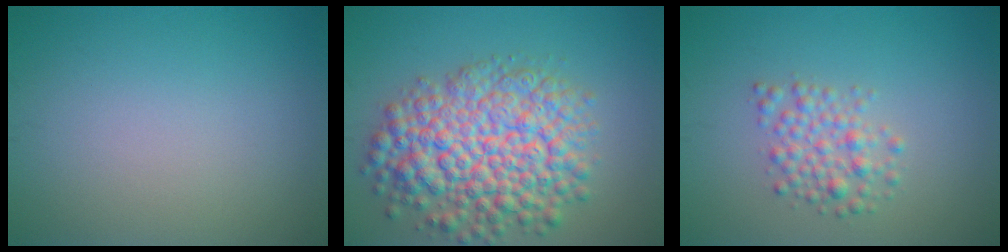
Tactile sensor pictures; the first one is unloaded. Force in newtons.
{"total": 9.6, "press": 9.6, "slide": 0.4}
{"total": 2.7, "press": 2.7, "slide": 0.1}